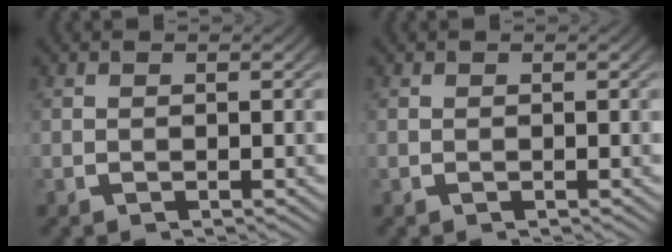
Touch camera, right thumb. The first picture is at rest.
{"total": 0.0}